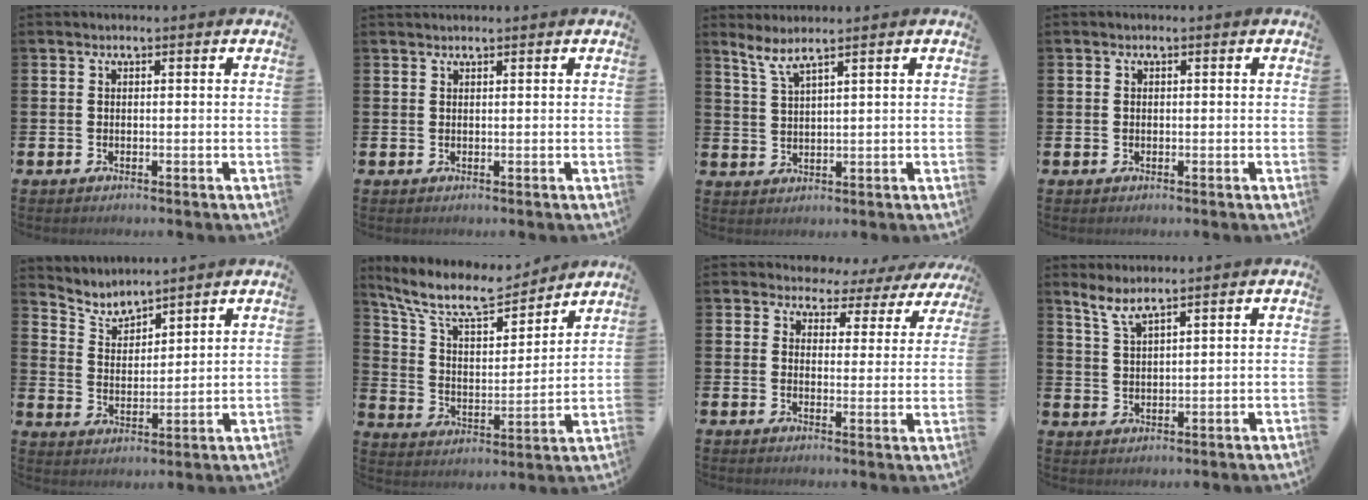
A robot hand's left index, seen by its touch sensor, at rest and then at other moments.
{"total": 0.8, "force": [0.8, 0.0, 0.0], "torque": [0.006, -0.002, 0.014]}
{"total": 3.2, "force": [2.7, -0.2, 1.7], "torque": [-0.039, -0.008, 0.047]}
{"total": 0.5, "force": [0.1, 0.5, 0.1], "torque": [0.003, 0.003, -0.001]}
{"total": 4.5, "force": [4.4, 0.9, 0.2], "torque": [-0.025, -0.029, 0.076]}
{"total": 10.5, "force": [9.2, 2.9, 4.1], "torque": [-0.121, -0.056, 0.160]}
{"total": 3.1, "force": [2.4, 1.9, -0.2], "torque": [-0.007, -0.028, 0.034]}
{"total": 3.6, "force": [3.2, 0.3, 1.6], "torque": [-0.039, -0.010, 0.057]}